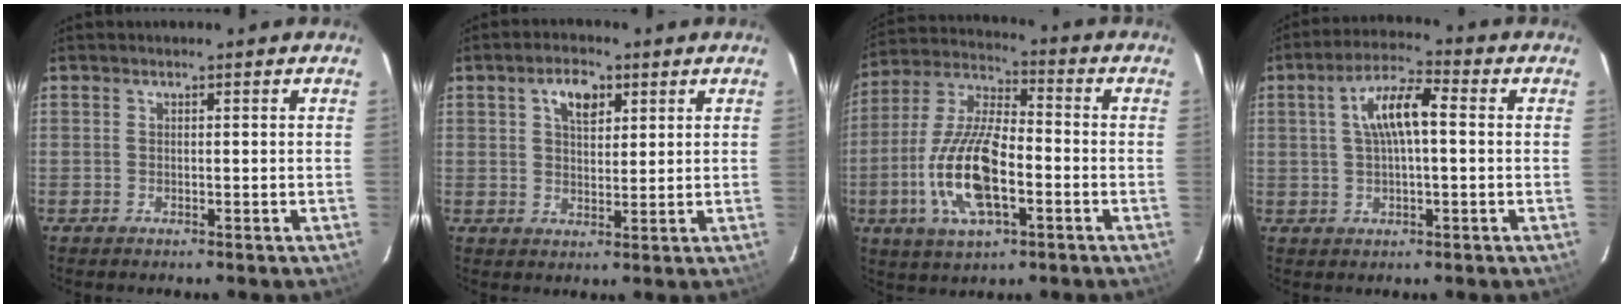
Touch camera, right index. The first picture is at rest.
{"total": 5.3, "force": [2.4, 2.9, 3.7], "torque": [-0.060, 0.013, 0.043]}
{"total": 16.4, "force": [-4.7, 6.2, 14.4], "torque": [-0.305, -0.004, -0.090]}
{"total": 8.2, "force": [1.1, 2.6, 7.7], "torque": [-0.143, 0.018, 0.021]}